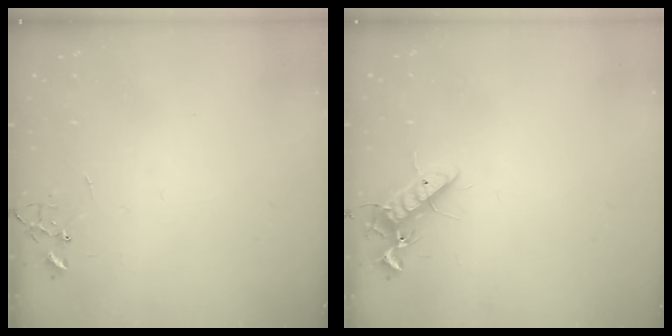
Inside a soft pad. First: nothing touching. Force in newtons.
{"total": 12.1, "press": 11.9, "slide": 2.0}